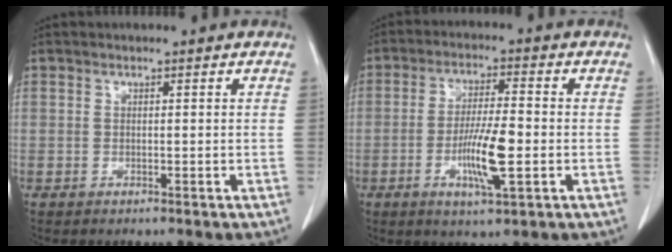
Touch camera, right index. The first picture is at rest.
{"total": 8.6, "force": [-2.3, 1.1, 8.2], "torque": [-0.153, -0.008, -0.041]}